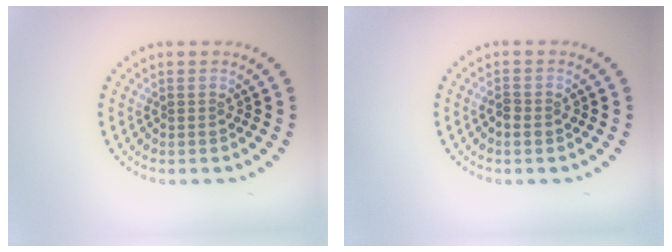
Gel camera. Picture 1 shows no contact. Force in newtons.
{"total": 1.1, "press": 1.1, "slide": 0.2}